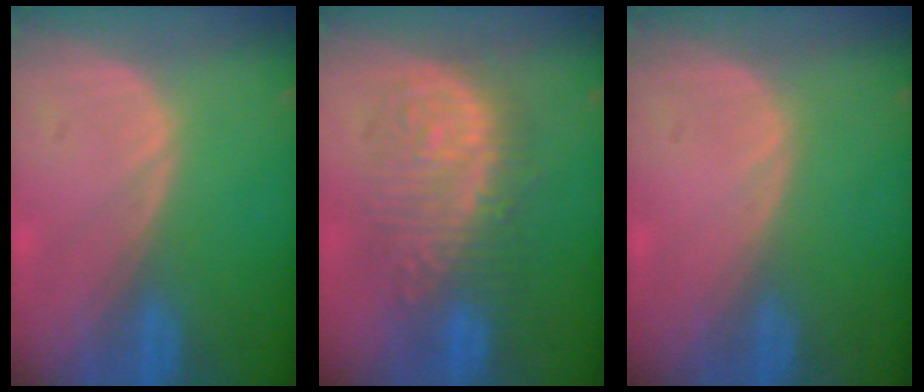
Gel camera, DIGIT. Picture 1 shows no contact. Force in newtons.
{"total": 9.2, "press": 9.2, "slide": 0.0}
{"total": 0.0}